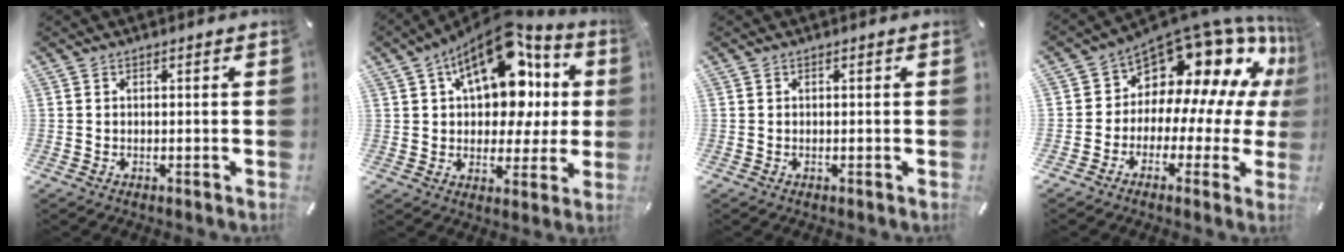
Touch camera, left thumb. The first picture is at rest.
{"total": 17.4, "force": [7.2, 10.6, 11.9], "torque": [-0.184, -0.046, 0.126]}
{"total": 0.0}
{"total": 14.6, "force": [9.3, 9.0, 6.9], "torque": [-0.109, -0.100, 0.163]}